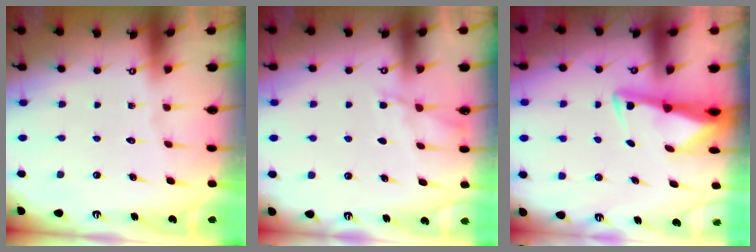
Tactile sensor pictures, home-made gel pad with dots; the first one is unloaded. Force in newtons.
{"total": 4.3, "press": 4.2, "slide": 0.8}
{"total": 3.0, "press": 3.0, "slide": 0.6}